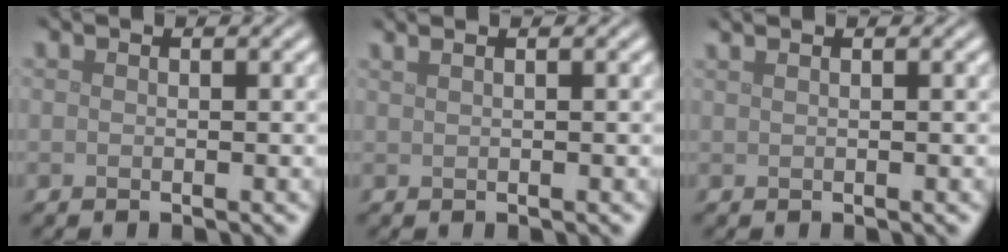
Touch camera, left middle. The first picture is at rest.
{"total": 2.6, "force": [1.6, 1.3, 1.6], "torque": [-0.011, 0.010, -0.002]}
{"total": 2.4, "force": [1.5, 1.2, 1.5], "torque": [-0.009, 0.009, -0.004]}